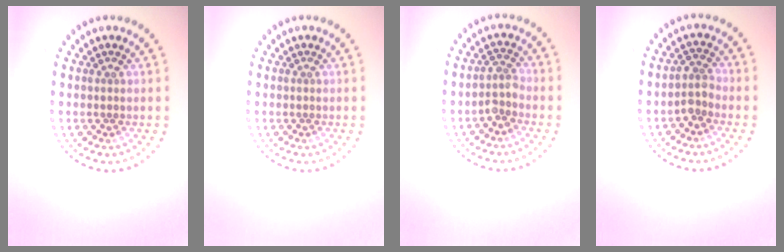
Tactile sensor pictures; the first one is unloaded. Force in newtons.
{"total": 0.0}
{"total": 1.7, "press": 1.2, "slide": 1.2}
{"total": 1.9, "press": 1.5, "slide": 1.1}